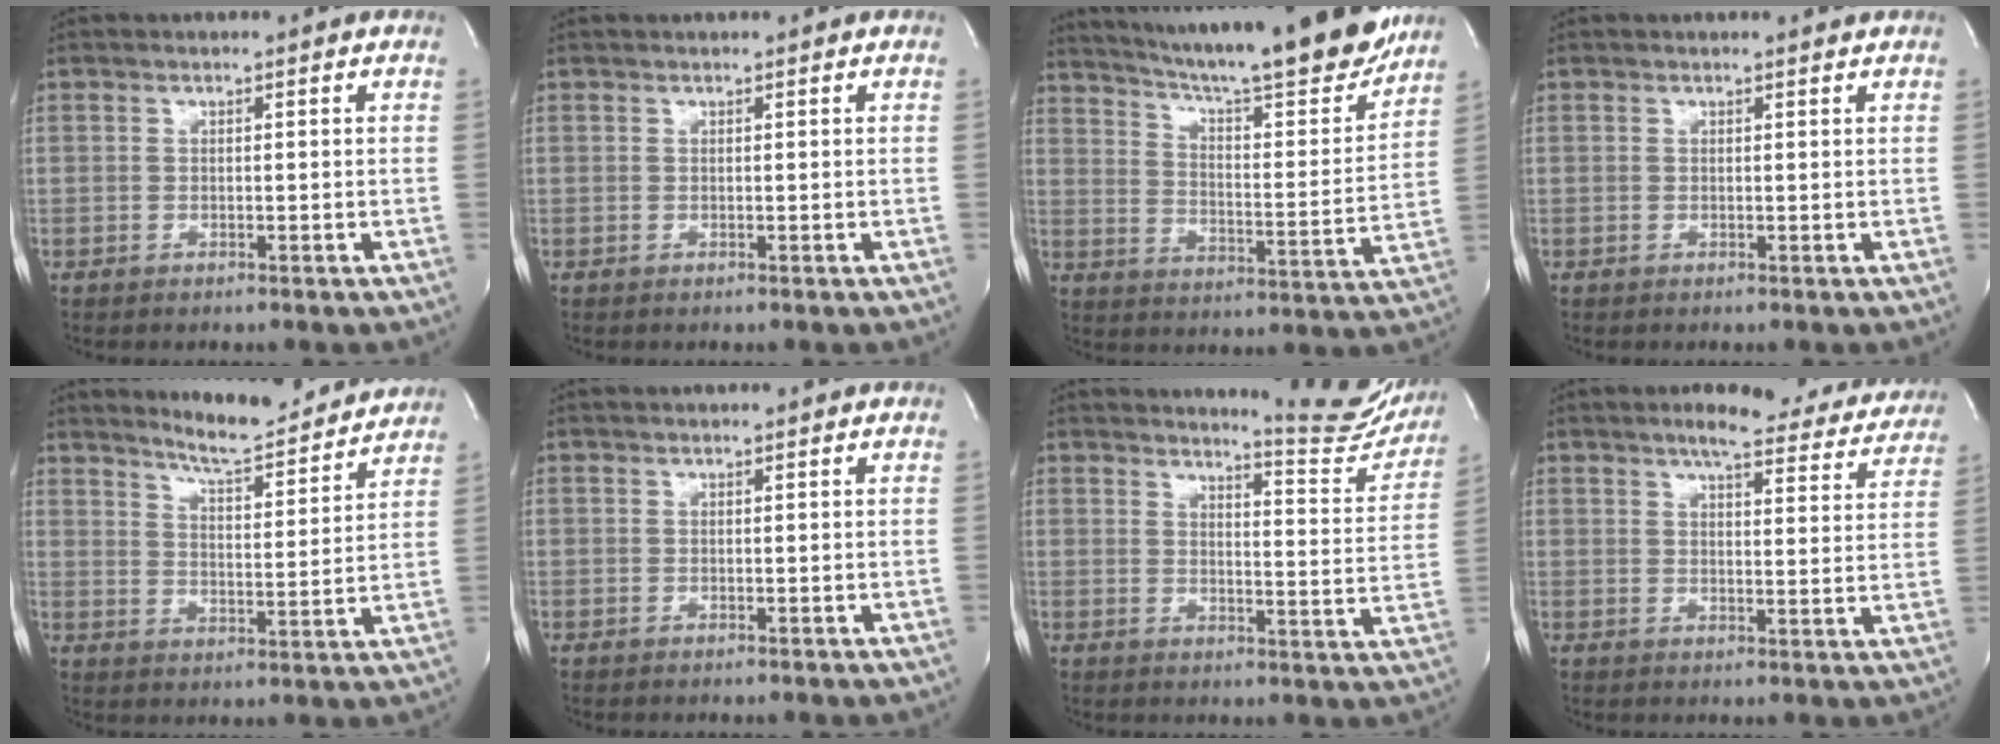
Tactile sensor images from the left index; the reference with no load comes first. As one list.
[{"total": 0.8, "force": [0.7, 0.0, 0.4], "torque": [-0.005, 0.014, 0.012]}, {"total": 22.4, "force": [19.7, 1.5, 10.7], "torque": [-0.176, -0.046, 0.276]}, {"total": 0.7, "force": [0.7, -0.1, 0.0], "torque": [-0.009, -0.006, 0.004]}, {"total": 11.2, "force": [10.7, 0.6, 3.3], "torque": [-0.054, -0.016, 0.153]}, {"total": 1.2, "force": [1.0, 0.0, 0.6], "torque": [-0.006, 0.017, 0.017]}, {"total": 12.3, "force": [12.0, 0.6, 2.2], "torque": [-0.021, -0.081, 0.130]}, {"total": 15.3, "force": [13.6, 3.3, 6.2], "torque": [-0.062, -0.012, 0.151]}]